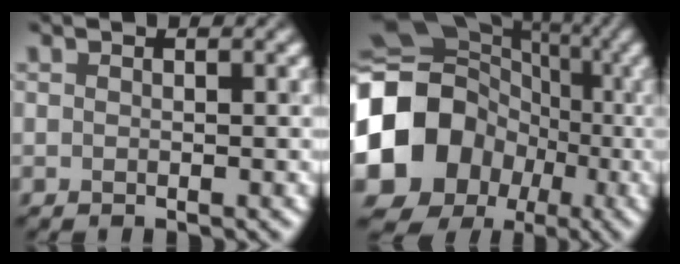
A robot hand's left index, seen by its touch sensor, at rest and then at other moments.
{"total": 15.2, "force": [-2.7, 13.4, 6.5], "torque": [-0.165, -0.004, -0.077]}